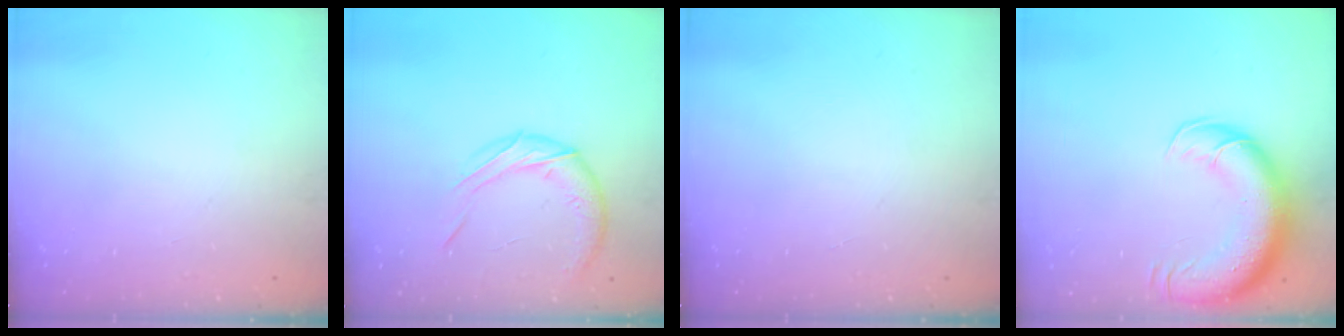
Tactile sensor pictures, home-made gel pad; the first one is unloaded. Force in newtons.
{"total": 10.8, "press": 10.8, "slide": 0.4}
{"total": 0.0}
{"total": 16.2, "press": 15.7, "slide": 3.9}